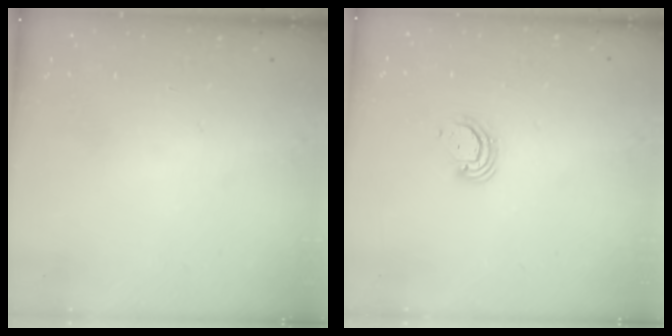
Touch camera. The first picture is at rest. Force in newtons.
{"total": 3.0, "press": 3.0, "slide": 0.2}